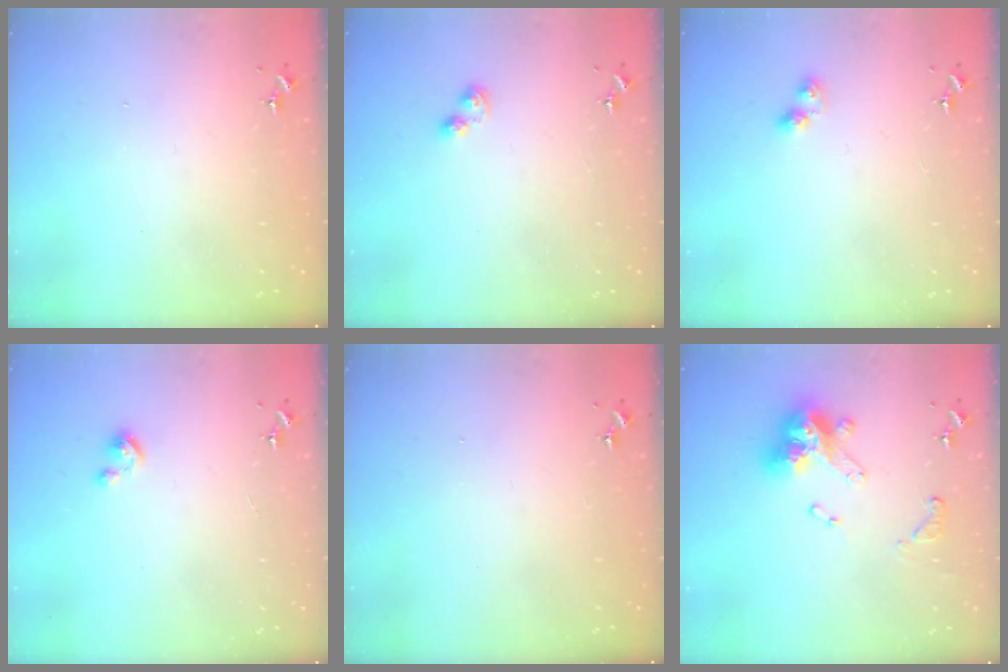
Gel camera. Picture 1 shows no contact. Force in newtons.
{"total": 4.1, "press": 4.1, "slide": 0.5}
{"total": 4.4, "press": 4.3, "slide": 0.4}
{"total": 4.6, "press": 4.5, "slide": 0.4}
{"total": 0.0}
{"total": 16.1, "press": 16.1, "slide": 1.6}